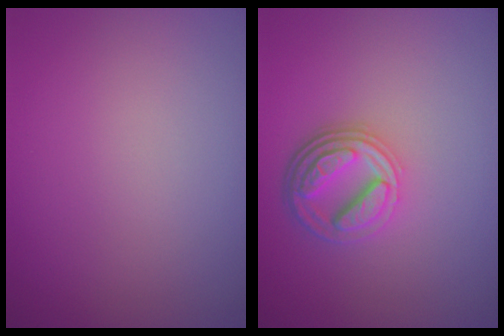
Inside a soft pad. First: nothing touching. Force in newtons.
{"total": 4.5, "press": 3.4, "slide": 2.9}